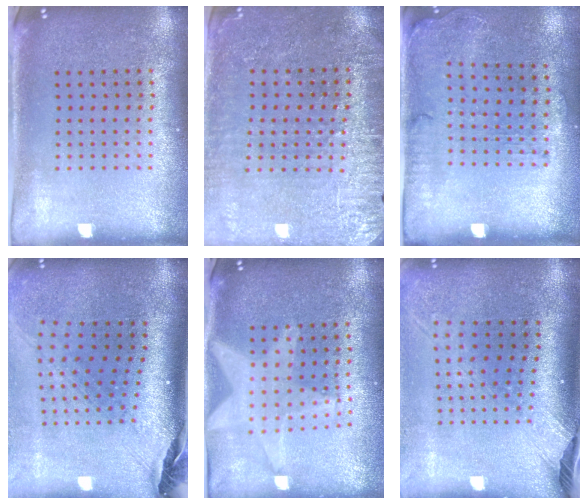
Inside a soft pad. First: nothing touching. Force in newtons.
{"total": 3.0, "press": 2.8, "slide": 0.8}
{"total": 1.6, "press": 1.3, "slide": 1.0}
{"total": 2.7, "press": 1.9, "slide": 1.9}
{"total": 1.5, "press": 1.4, "slide": 0.4}
{"total": 2.6, "press": 1.9, "slide": 1.7}